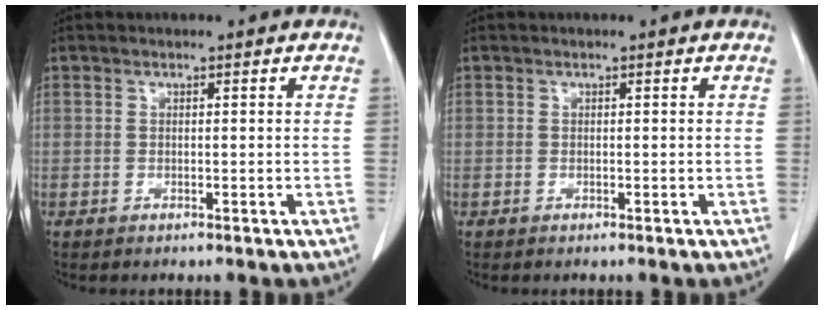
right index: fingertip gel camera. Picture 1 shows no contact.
{"total": 0.0}